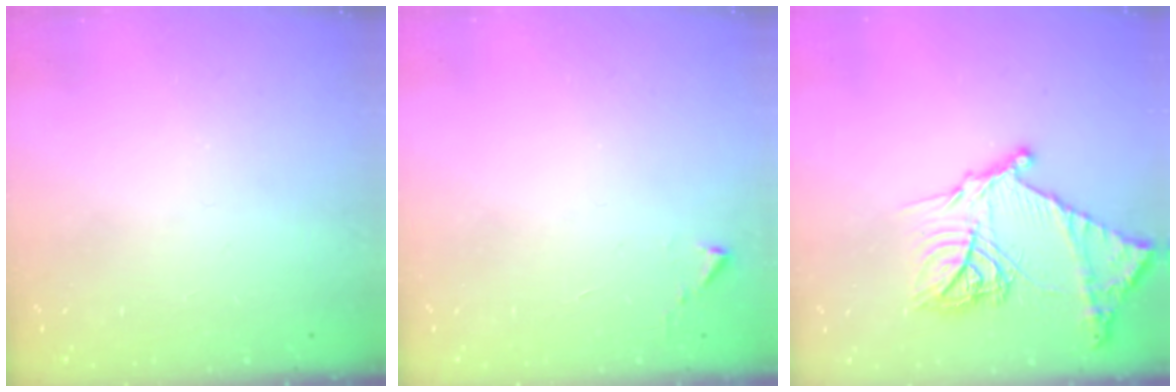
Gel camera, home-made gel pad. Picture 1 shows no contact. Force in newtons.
{"total": 2.7, "press": 2.7, "slide": 0.5}
{"total": 20.3, "press": 20.3, "slide": 1.7}